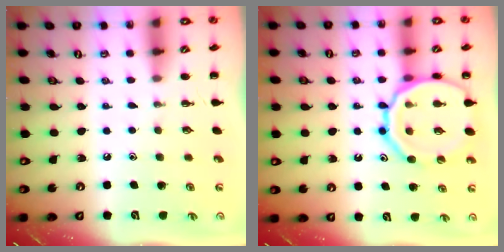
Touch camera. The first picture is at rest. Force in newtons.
{"total": 18.4, "press": 18.2, "slide": 2.2}